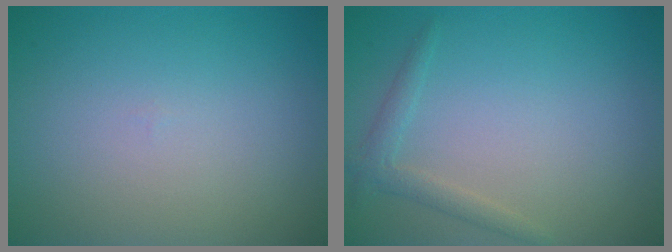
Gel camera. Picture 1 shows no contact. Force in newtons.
{"total": 1.6, "press": 1.6, "slide": 0.1}